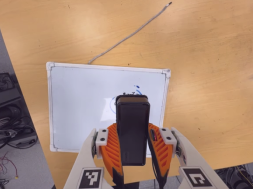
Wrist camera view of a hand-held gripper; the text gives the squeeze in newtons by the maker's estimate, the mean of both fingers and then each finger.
{"total": 7.5, "left": 5.9, "right": 9.1}